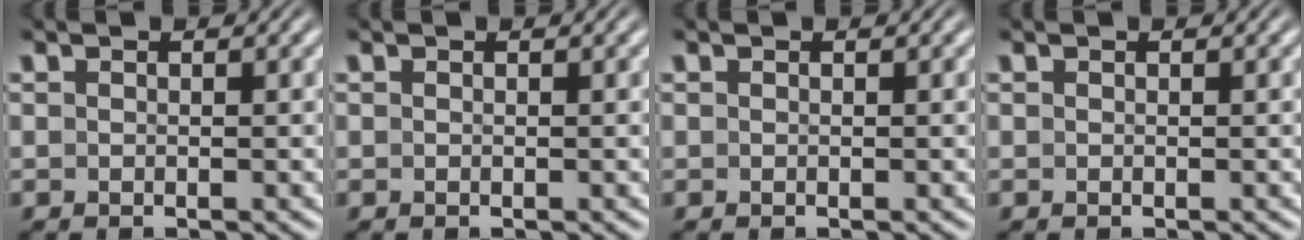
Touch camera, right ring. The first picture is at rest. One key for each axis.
{"total": 0.0}
{"total": 0.0}
{"total": 0.0}